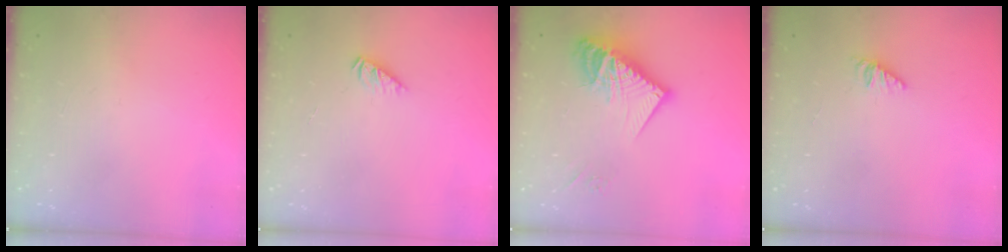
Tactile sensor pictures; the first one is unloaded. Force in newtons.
{"total": 2.0, "press": 2.0, "slide": 0.2}
{"total": 14.8, "press": 14.8, "slide": 1.1}
{"total": 1.3, "press": 1.2, "slide": 0.2}